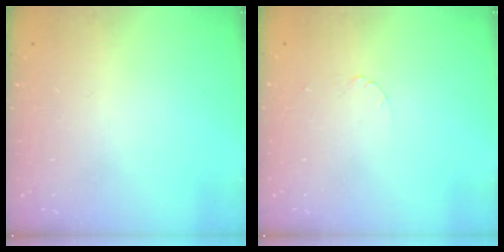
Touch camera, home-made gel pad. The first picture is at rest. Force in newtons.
{"total": 1.3, "press": 1.3, "slide": 0.1}